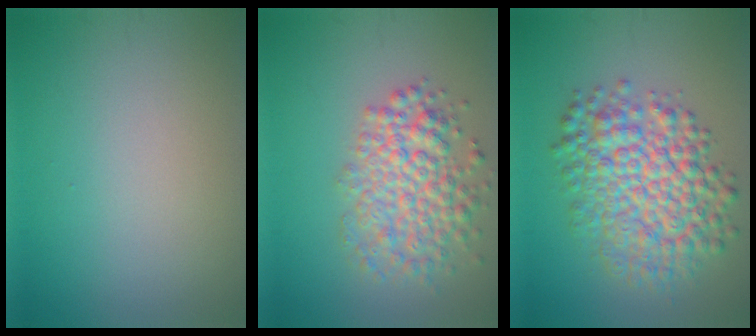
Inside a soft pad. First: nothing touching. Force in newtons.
{"total": 5.2, "press": 5.2, "slide": 0.2}
{"total": 8.2, "press": 8.2, "slide": 0.1}